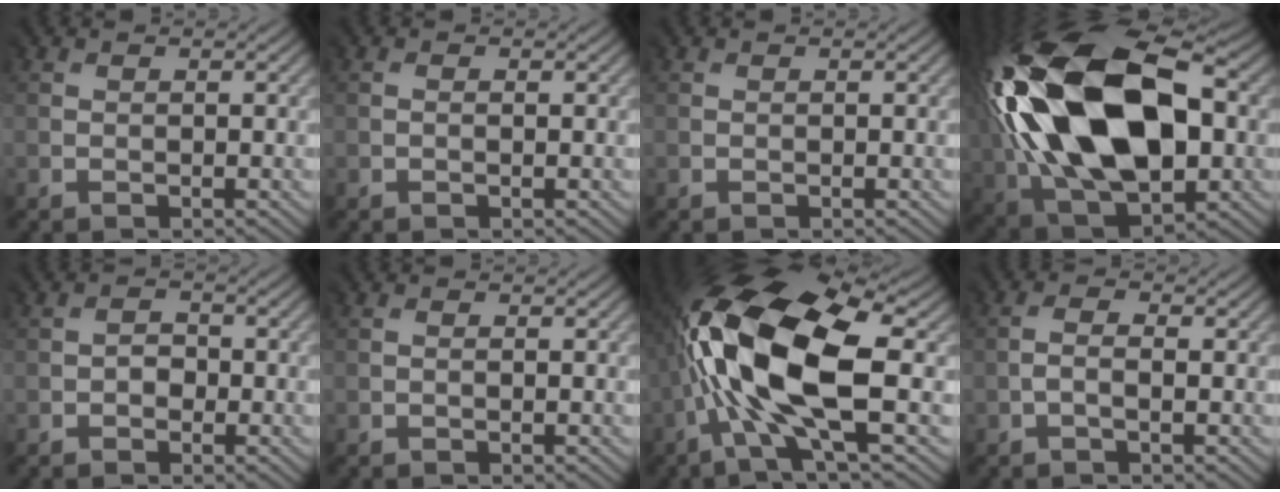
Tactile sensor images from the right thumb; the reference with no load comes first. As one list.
[{"total": 0.0}, {"total": 0.0}, {"total": 20.2, "force": [2.1, 12.4, 15.8], "torque": [-0.368, -0.008, 0.044]}, {"total": 1.1, "force": [-0.7, 0.8, 0.1], "torque": [-0.001, 0.001, -0.014]}, {"total": 0.0}, {"total": 16.0, "force": [0.2, 6.8, 14.4], "torque": [-0.303, 0.026, -0.009]}, {"total": 1.4, "force": [-0.6, 0.4, 1.2], "torque": [-0.029, 0.007, -0.016]}]